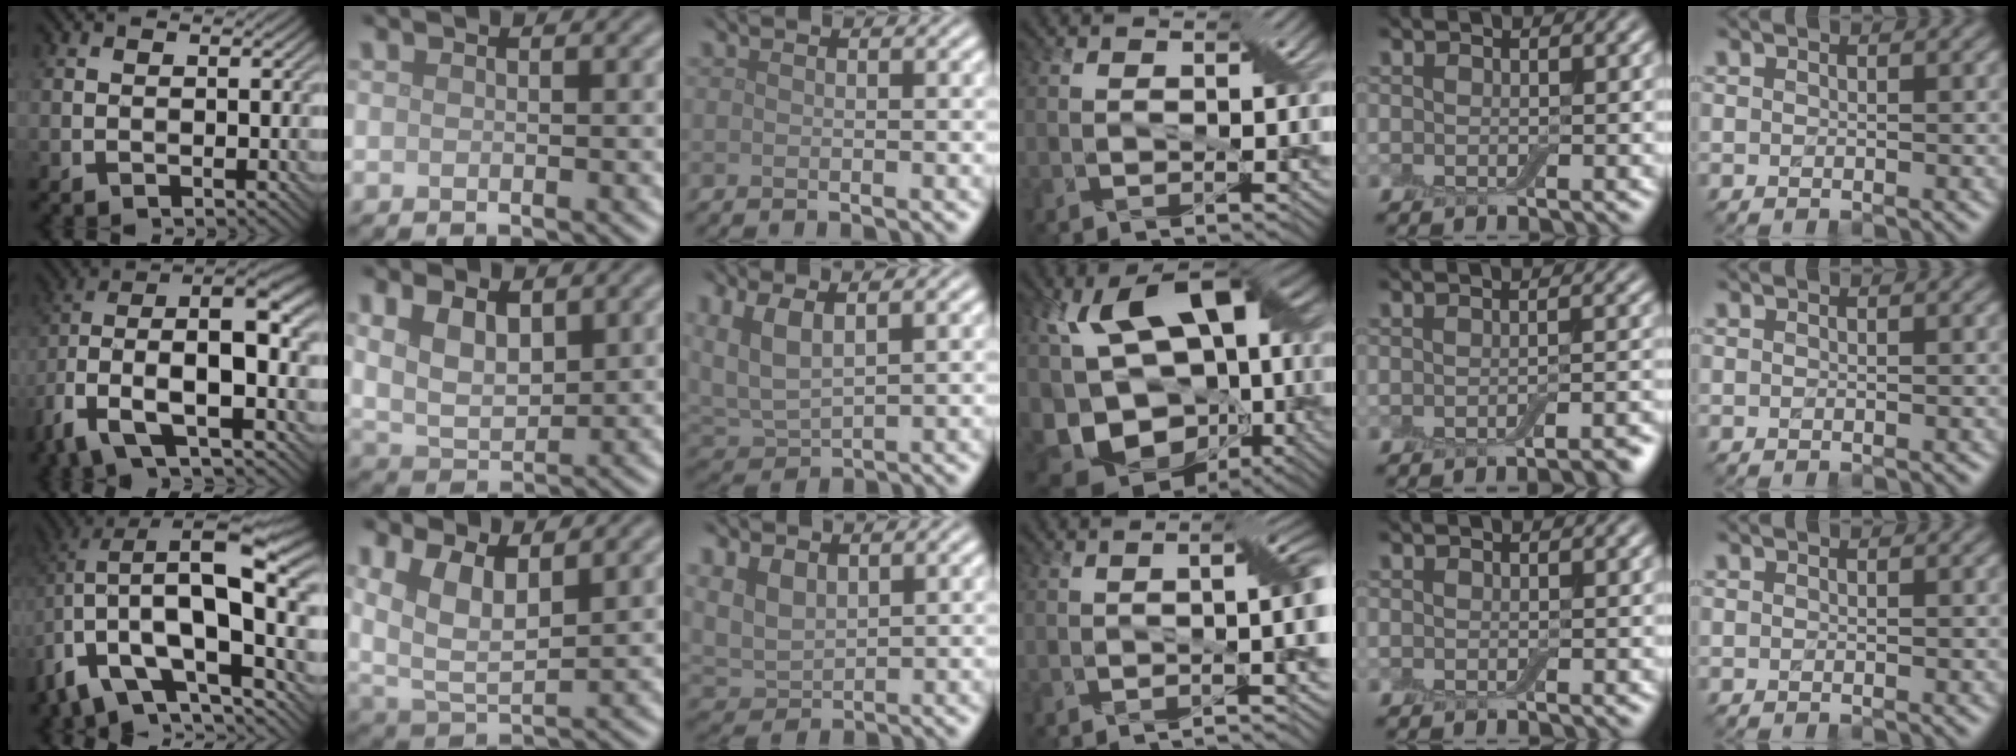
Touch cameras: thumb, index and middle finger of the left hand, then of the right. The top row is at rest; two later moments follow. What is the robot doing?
{"motion": "extract", "object": "backpack"}